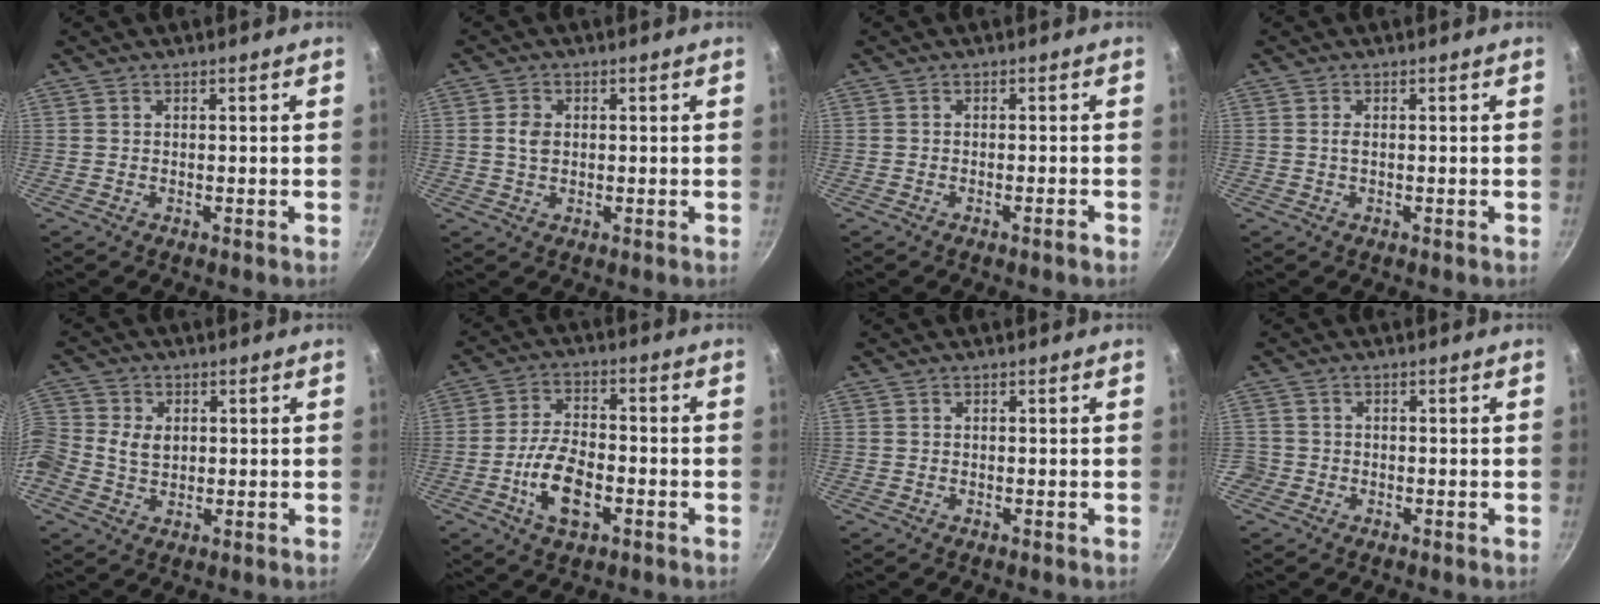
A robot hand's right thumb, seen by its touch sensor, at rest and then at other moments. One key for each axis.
{"total": 3.2, "fx": 0.4, "fy": 2.3, "fz": 2.1, "tx": -0.033, "ty": 0.000, "tz": 0.005}
{"total": 1.3, "fx": -0.9, "fy": -0.1, "fz": 0.9, "tx": -0.022, "ty": 0.011, "tz": -0.014}
{"total": 0.8, "fx": 0.0, "fy": 0.3, "fz": 0.8, "tx": -0.016, "ty": -0.001, "tz": 0.001}
{"total": 9.1, "fx": 0.1, "fy": 7.7, "fz": 4.8, "tx": -0.105, "ty": 0.023, "tz": -0.007}
{"total": 10.0, "fx": -3.4, "fy": 5.1, "fz": 7.9, "tx": -0.140, "ty": 0.022, "tz": -0.066}
{"total": 0.0}
{"total": 2.0, "fx": -0.8, "fy": 1.8, "fz": 0.2, "tx": 0.005, "ty": 0.012, "tz": -0.011}